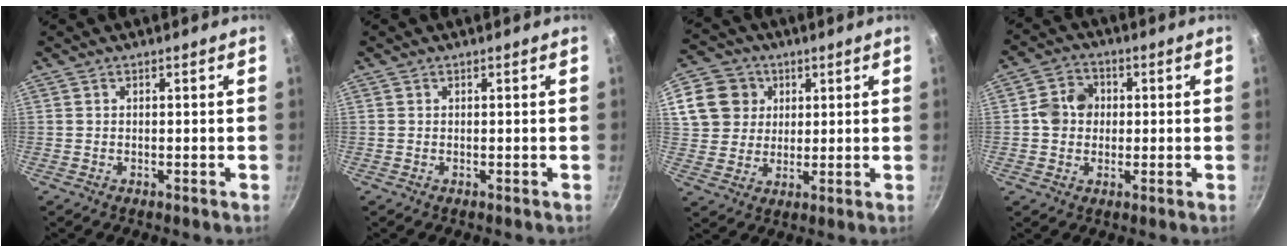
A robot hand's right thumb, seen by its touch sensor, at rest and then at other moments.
{"total": 0.0}
{"total": 11.3, "force": [3.9, 9.9, 4.0], "torque": [-0.053, 0.001, 0.066]}
{"total": 6.5, "force": [0.3, 5.7, 3.1], "torque": [-0.026, 0.009, -0.008]}